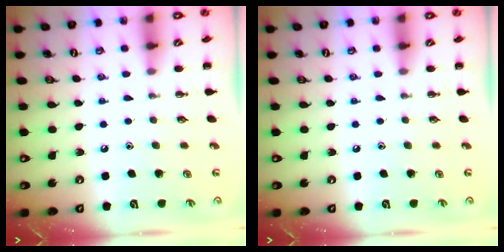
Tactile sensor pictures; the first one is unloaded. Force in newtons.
{"total": 0.0}